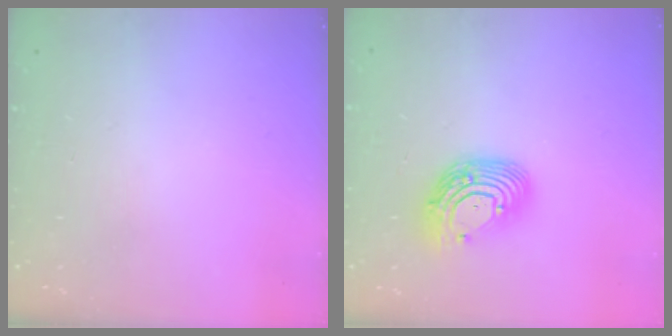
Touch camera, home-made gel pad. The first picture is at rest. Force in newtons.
{"total": 12.8, "press": 12.8, "slide": 1.2}